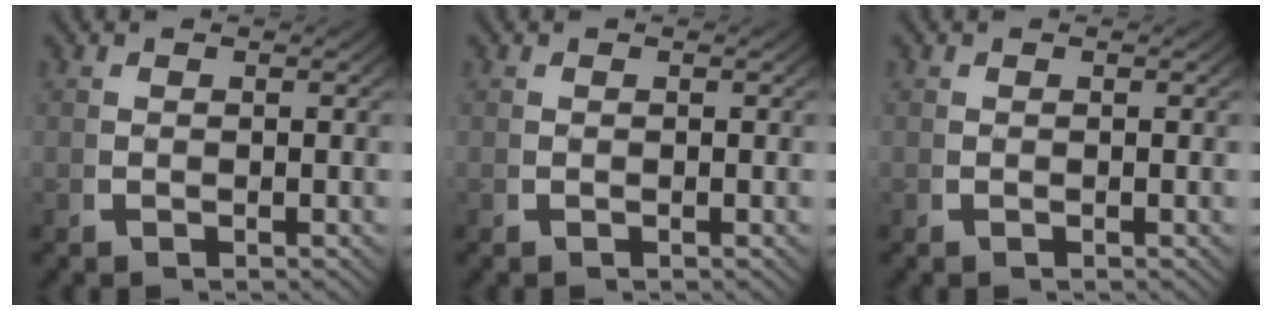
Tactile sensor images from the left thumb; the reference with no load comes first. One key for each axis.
{"total": 0.0}
{"total": 0.6, "fx": 0.2, "fy": -0.5, "fz": -0.2, "tx": 0.007, "ty": -0.001, "tz": 0.005}